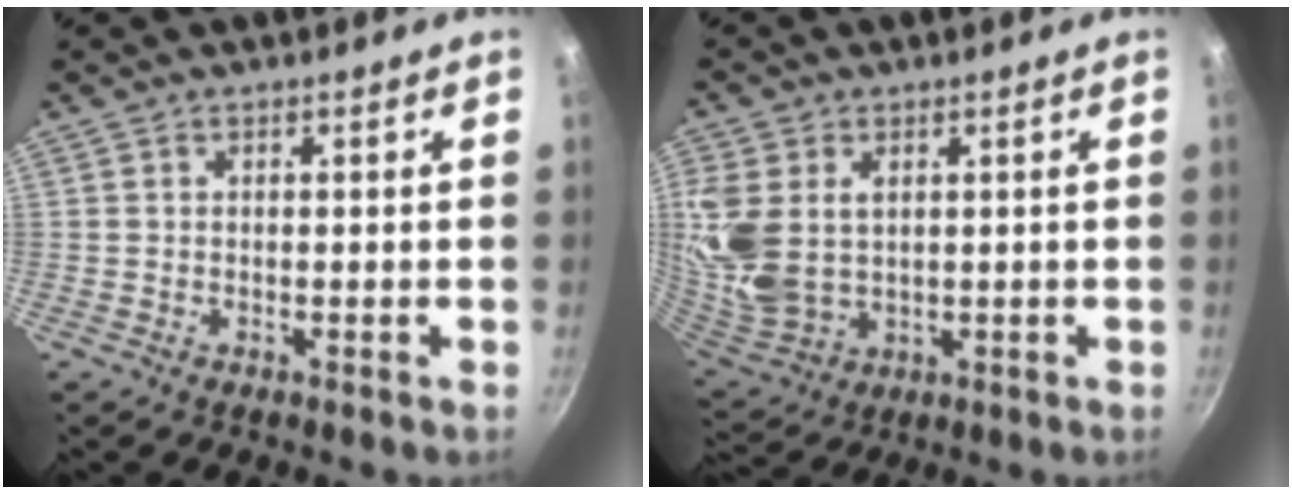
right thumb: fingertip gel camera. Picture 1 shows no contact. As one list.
[{"total": 15.1, "force": [3.1, 10.8, 10.1], "torque": [-0.228, -0.012, 0.075]}]